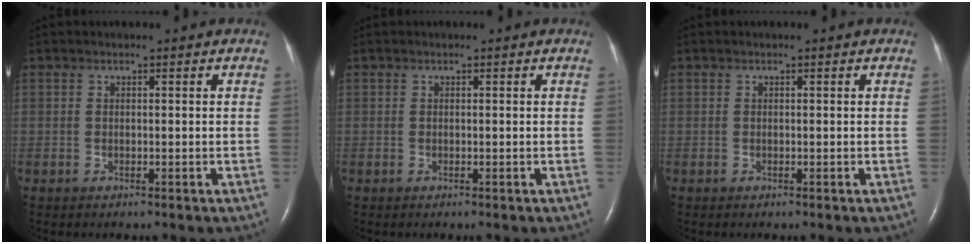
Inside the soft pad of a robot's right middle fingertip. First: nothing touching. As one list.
[{"total": 0.0}, {"total": 0.0}]